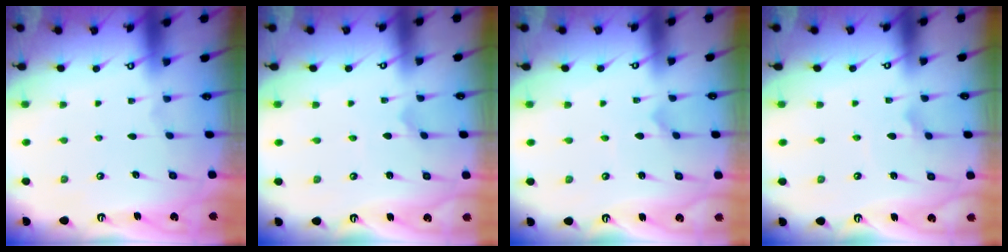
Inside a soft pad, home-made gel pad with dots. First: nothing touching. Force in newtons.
{"total": 0.0}
{"total": 0.0}
{"total": 2.1, "press": 2.1, "slide": 0.1}